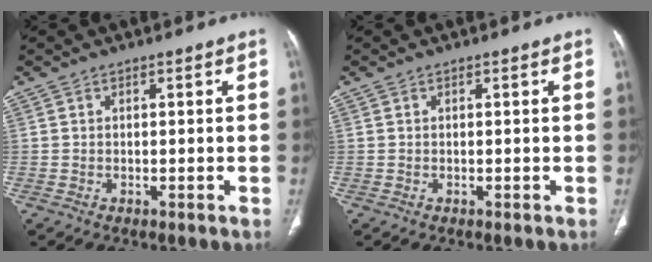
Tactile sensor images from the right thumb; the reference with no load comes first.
{"total": 0.0}